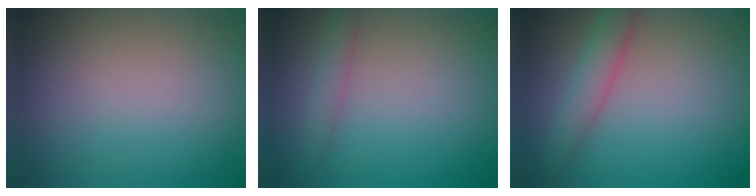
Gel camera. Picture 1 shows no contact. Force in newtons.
{"total": 1.4, "press": 1.4, "slide": 0.1}
{"total": 2.7, "press": 2.7, "slide": 0.2}